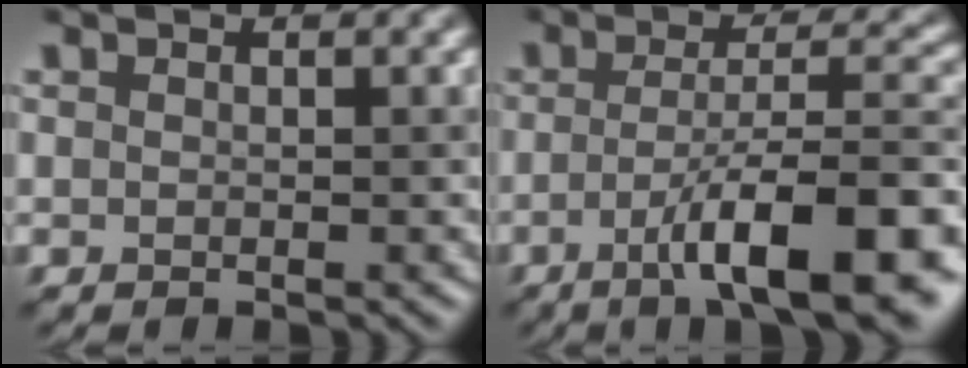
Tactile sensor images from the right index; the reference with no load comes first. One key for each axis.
{"total": 11.7, "fx": -4.7, "fy": 3.1, "fz": 10.2, "tx": -0.148, "ty": 0.001, "tz": -0.067}